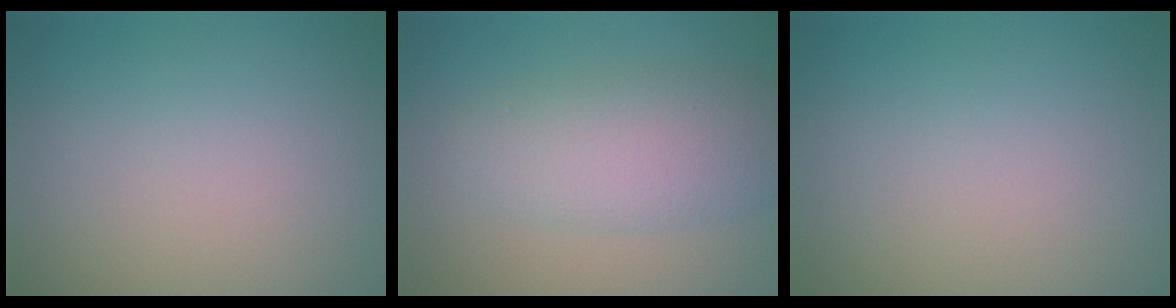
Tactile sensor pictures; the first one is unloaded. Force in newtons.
{"total": 5.1, "press": 5.1, "slide": 0.0}
{"total": 0.0}